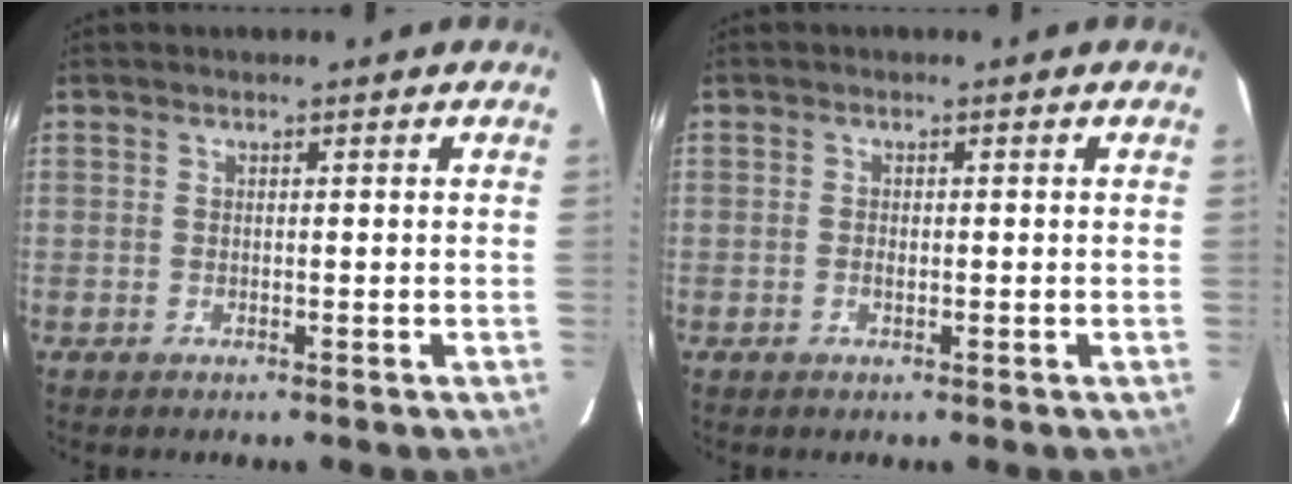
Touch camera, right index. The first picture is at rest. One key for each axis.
{"total": 1.1, "fx": -0.3, "fy": 0.7, "fz": 0.7, "tx": -0.013, "ty": 0.000, "tz": -0.007}